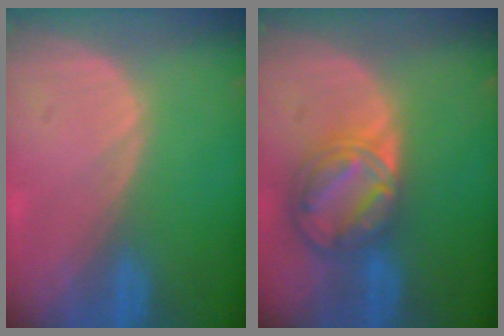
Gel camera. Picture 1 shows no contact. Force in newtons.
{"total": 8.6, "press": 7.2, "slide": 4.6}